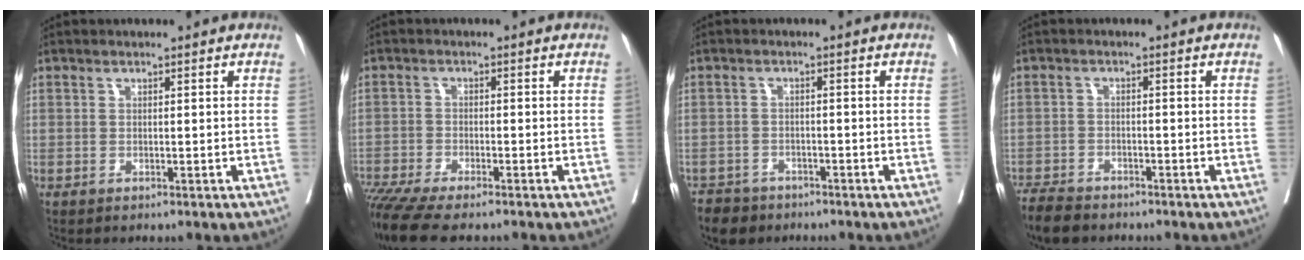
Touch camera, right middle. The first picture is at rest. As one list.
[{"total": 10.7, "force": [-8.9, 1.3, 5.7], "torque": [-0.101, -0.018, -0.148]}, {"total": 4.5, "force": [-3.7, 2.5, 0.5], "torque": [-0.012, 0.000, -0.063]}, {"total": 5.7, "force": [-5.1, 1.6, 1.9], "torque": [-0.036, -0.015, -0.089]}]